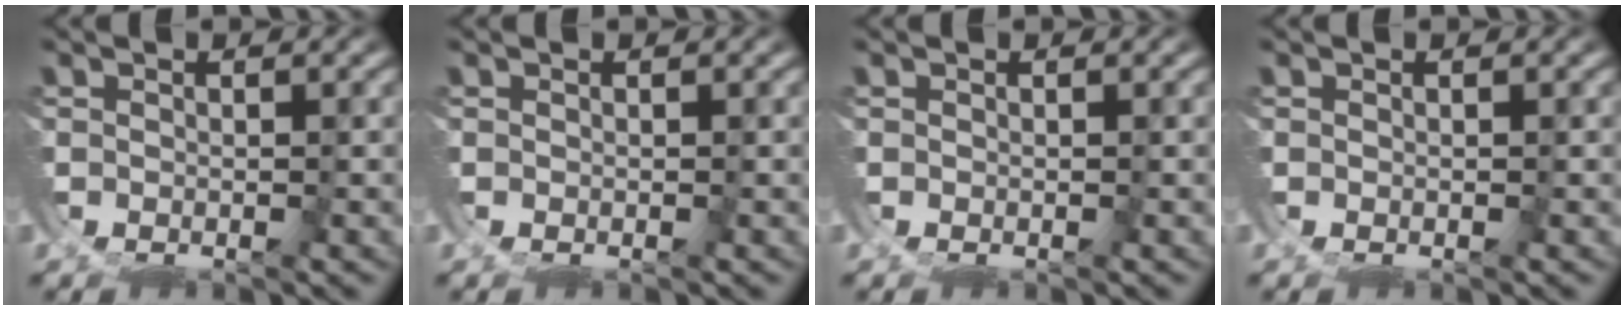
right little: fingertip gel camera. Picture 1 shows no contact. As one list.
[{"total": 0.0}, {"total": 0.0}, {"total": 0.0}]